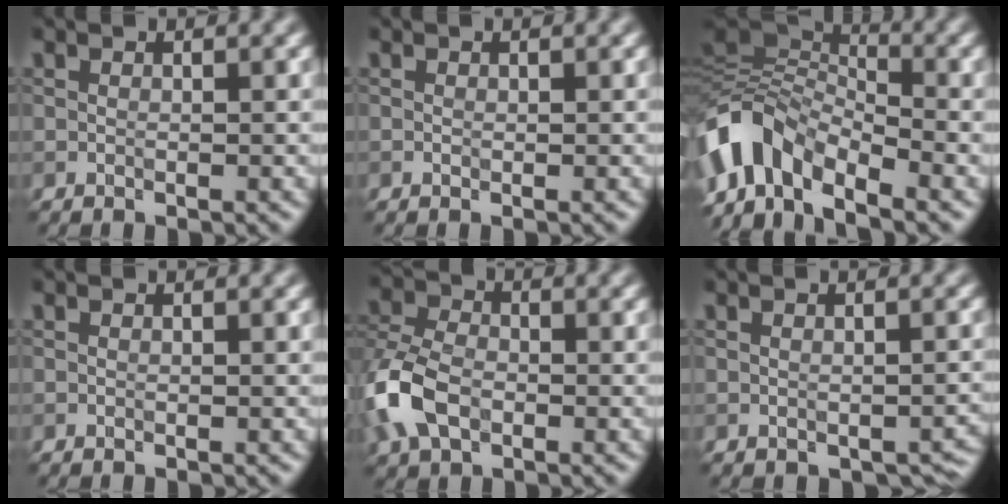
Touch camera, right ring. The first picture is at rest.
{"total": 0.0}
{"total": 7.8, "force": [-4.4, 4.2, 4.9], "torque": [-0.089, 0.010, -0.094]}
{"total": 0.0}
{"total": 7.0, "force": [-2.5, 4.8, 4.4], "torque": [-0.109, 0.003, -0.066]}
{"total": 3.3, "force": [-2.1, 1.9, 1.7], "torque": [-0.015, 0.001, -0.018]}